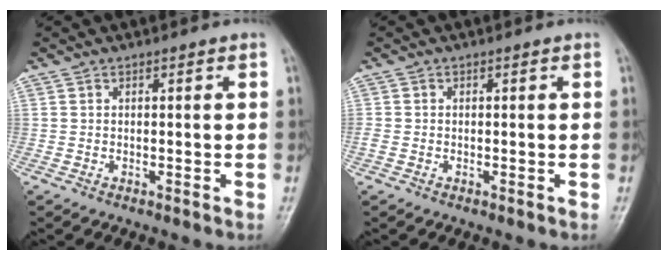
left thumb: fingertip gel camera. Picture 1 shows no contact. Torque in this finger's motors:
{"motor_torque": [0.21, 0.30, 0.05, -0.02, 0.02]}